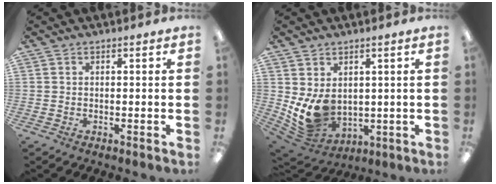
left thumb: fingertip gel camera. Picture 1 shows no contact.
{"total": 9.4, "force": [1.5, 7.4, 5.5], "torque": [-0.114, -0.023, 0.037]}